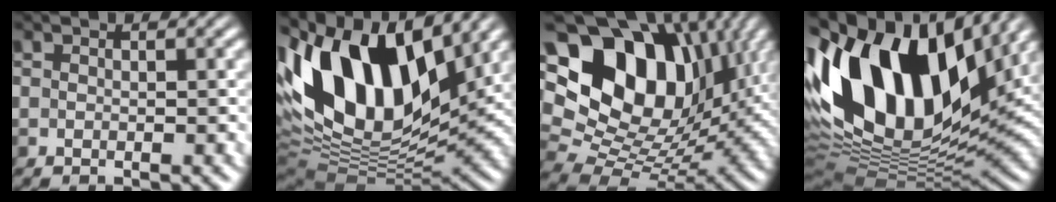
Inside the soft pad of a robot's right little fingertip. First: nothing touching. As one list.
[{"total": 14.6, "force": [4.8, 7.8, 11.3], "torque": [-0.221, 0.029, 0.080]}, {"total": 17.8, "force": [6.8, 12.2, 11.0], "torque": [-0.211, 0.047, 0.137]}, {"total": 16.5, "force": [3.9, 9.1, 13.2], "torque": [-0.275, 0.022, 0.061]}]